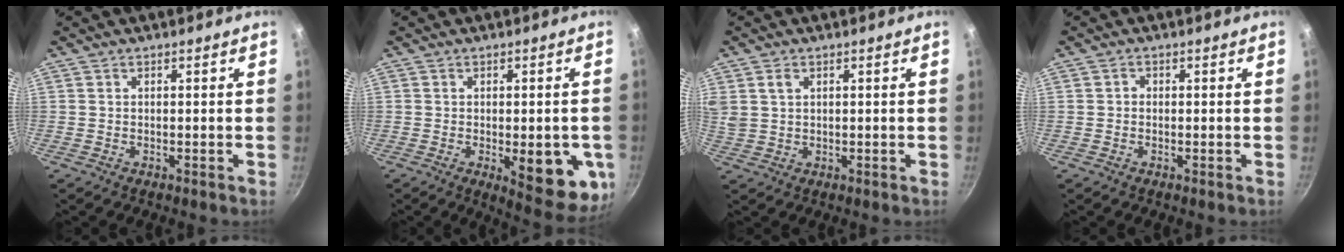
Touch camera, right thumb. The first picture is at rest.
{"total": 13.4, "force": [-3.2, 5.2, 11.9], "torque": [-0.114, -0.010, -0.033]}
{"total": 5.2, "force": [2.0, 3.9, 2.8], "torque": [-0.049, 0.004, 0.043]}
{"total": 0.9, "force": [-0.2, 0.8, 0.3], "torque": [-0.004, 0.004, -0.005]}